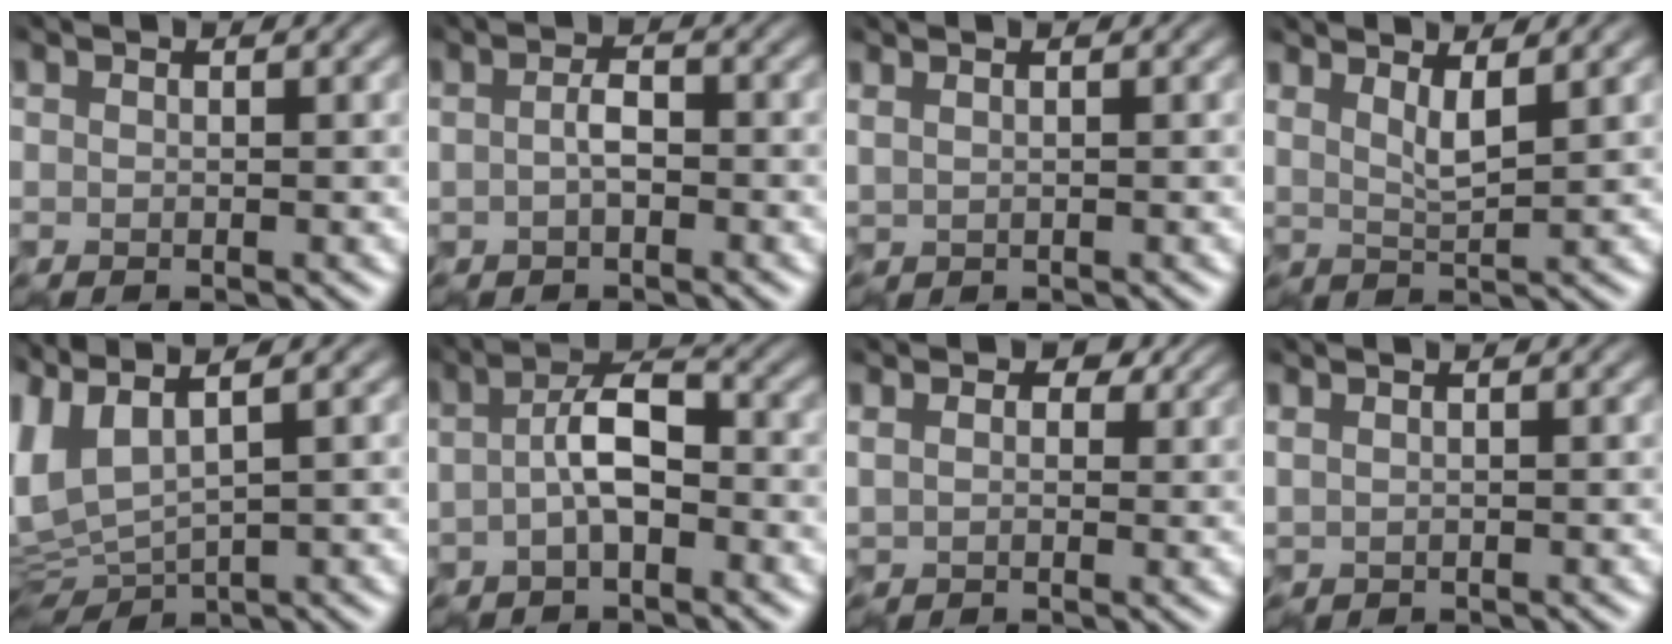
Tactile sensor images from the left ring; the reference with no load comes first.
{"total": 1.4, "force": [-0.3, 0.6, 1.1], "torque": [-0.027, 0.007, -0.010]}
{"total": 1.2, "force": [0.9, 0.6, 0.6], "torque": [-0.004, 0.006, 0.001]}
{"total": 2.2, "force": [1.5, 0.5, 1.6], "torque": [-0.022, -0.003, 0.025]}
{"total": 6.1, "force": [2.3, 2.6, 4.9], "torque": [-0.136, 0.009, 0.044]}
{"total": 3.6, "force": [-0.6, 1.6, 3.1], "torque": [-0.059, 0.013, -0.019]}
{"total": 4.9, "force": [2.6, 3.1, 2.7], "torque": [-0.050, 0.021, 0.035]}
{"total": 0.9, "force": [0.7, 0.5, 0.3], "torque": [-0.002, 0.004, 0.004]}